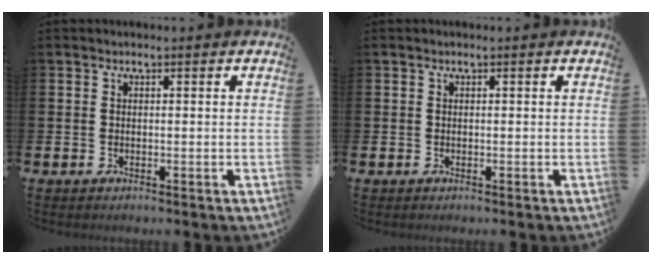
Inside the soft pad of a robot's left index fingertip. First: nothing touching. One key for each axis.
{"total": 0.0}